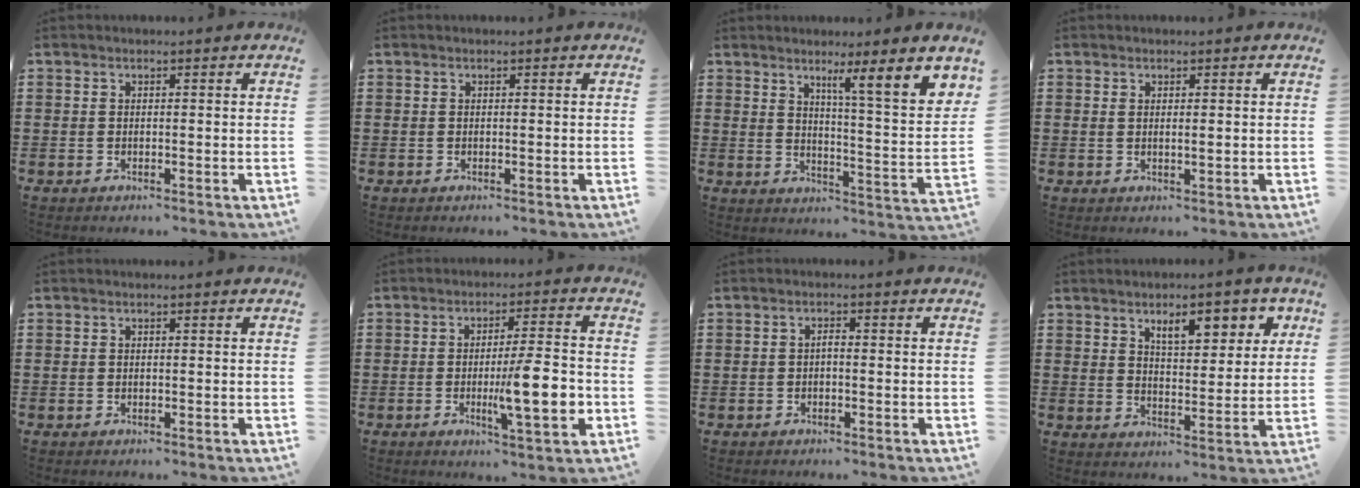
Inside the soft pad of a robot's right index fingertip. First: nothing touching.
{"total": 0.0}
{"total": 6.3, "force": [4.0, -1.0, 4.8], "torque": [-0.081, -0.037, 0.056]}
{"total": 1.1, "force": [0.2, 0.1, 1.1], "torque": [-0.022, 0.001, 0.003]}
{"total": 0.0}
{"total": 10.8, "force": [-2.1, 1.8, 10.5], "torque": [-0.160, -0.012, -0.035]}
{"total": 1.0, "force": [-0.4, 0.2, 0.9], "torque": [-0.019, -0.003, -0.008]}
{"total": 7.1, "force": [4.0, 3.0, 5.1], "torque": [-0.074, -0.006, 0.060]}